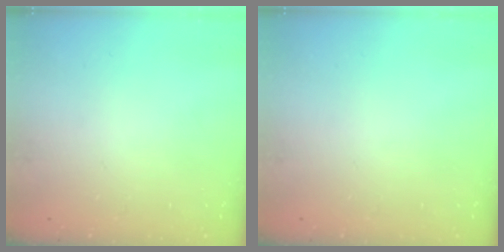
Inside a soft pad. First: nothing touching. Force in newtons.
{"total": 0.0}